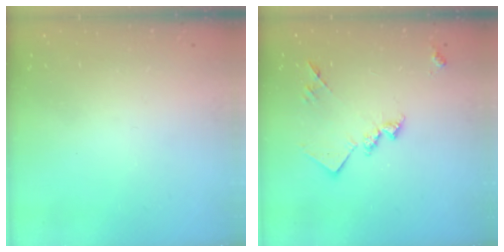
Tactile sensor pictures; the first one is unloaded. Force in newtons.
{"total": 13.9, "press": 13.8, "slide": 0.9}